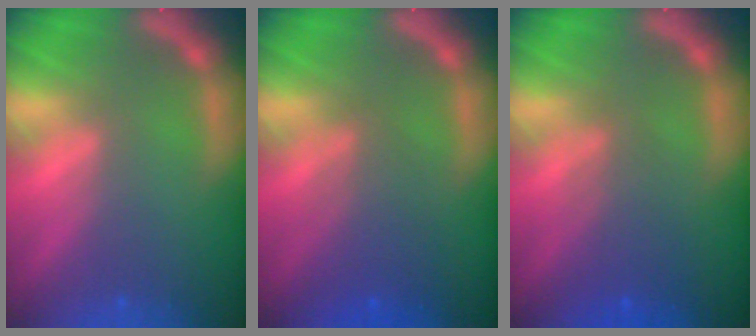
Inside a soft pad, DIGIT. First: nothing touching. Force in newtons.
{"total": 4.0}
{"total": 3.6}